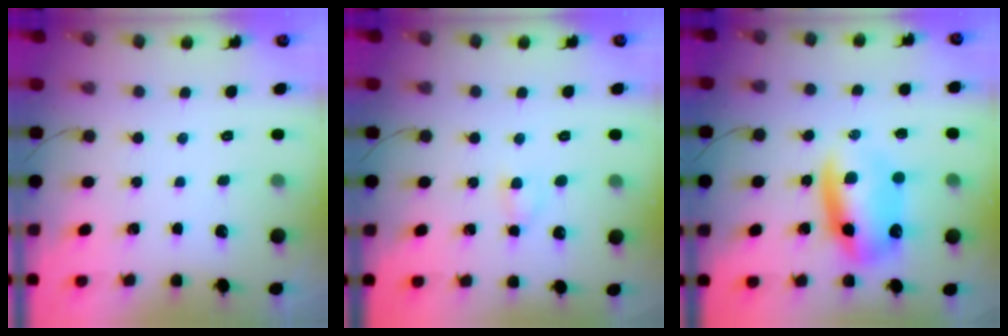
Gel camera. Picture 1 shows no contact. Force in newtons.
{"total": 3.4, "press": 3.2, "slide": 1.2}
{"total": 11.4, "press": 11.0, "slide": 2.9}